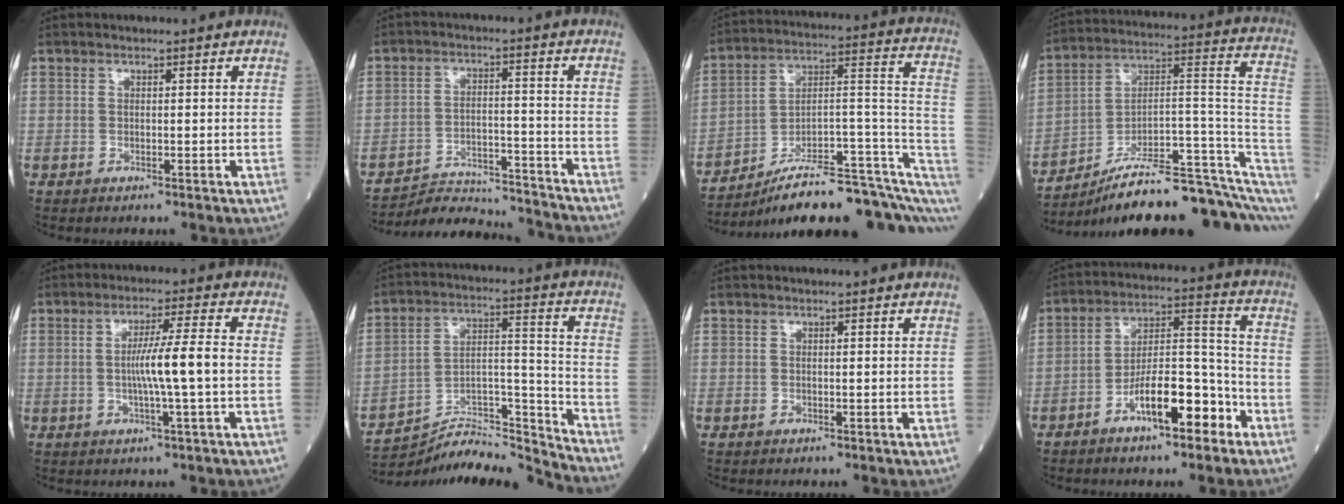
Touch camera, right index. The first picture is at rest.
{"total": 13.0, "force": [-13.0, 0.9, 0.8], "torque": [-0.007, 0.021, -0.192]}
{"total": 19.8, "force": [-14.0, 4.2, 13.4], "torque": [-0.129, 0.063, -0.207]}
{"total": 19.9, "force": [-15.1, 2.4, 12.8], "torque": [-0.119, 0.065, -0.228]}
{"total": 7.3, "force": [-0.6, -0.9, 7.2], "torque": [-0.125, 0.005, -0.010]}
{"total": 16.8, "force": [-16.7, -1.1, 1.7], "torque": [-0.023, 0.047, -0.274]}
{"total": 0.0}
{"total": 11.2, "force": [-6.3, 3.1, 8.7], "torque": [-0.151, 0.023, -0.107]}